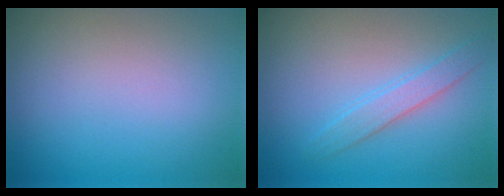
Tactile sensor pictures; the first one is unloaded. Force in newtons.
{"total": 2.0, "press": 2.0, "slide": 0.1}